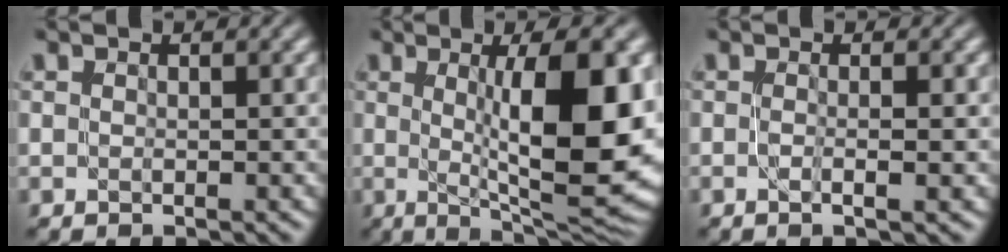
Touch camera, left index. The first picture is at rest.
{"total": 12.9, "force": [1.1, 3.6, 12.4], "torque": [-0.165, -0.005, 0.022]}
{"total": 2.0, "force": [-0.1, 0.6, 1.9], "torque": [-0.023, -0.008, -0.014]}